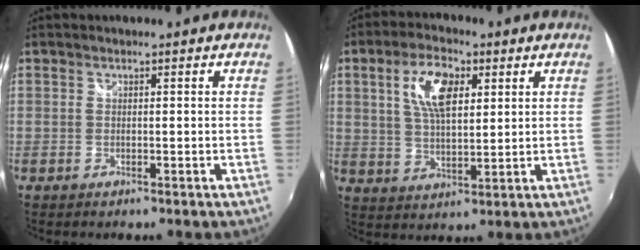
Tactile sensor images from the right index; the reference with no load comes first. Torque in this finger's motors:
{"motor_torque": [0.35, 0.00, 0.43, 0.14]}